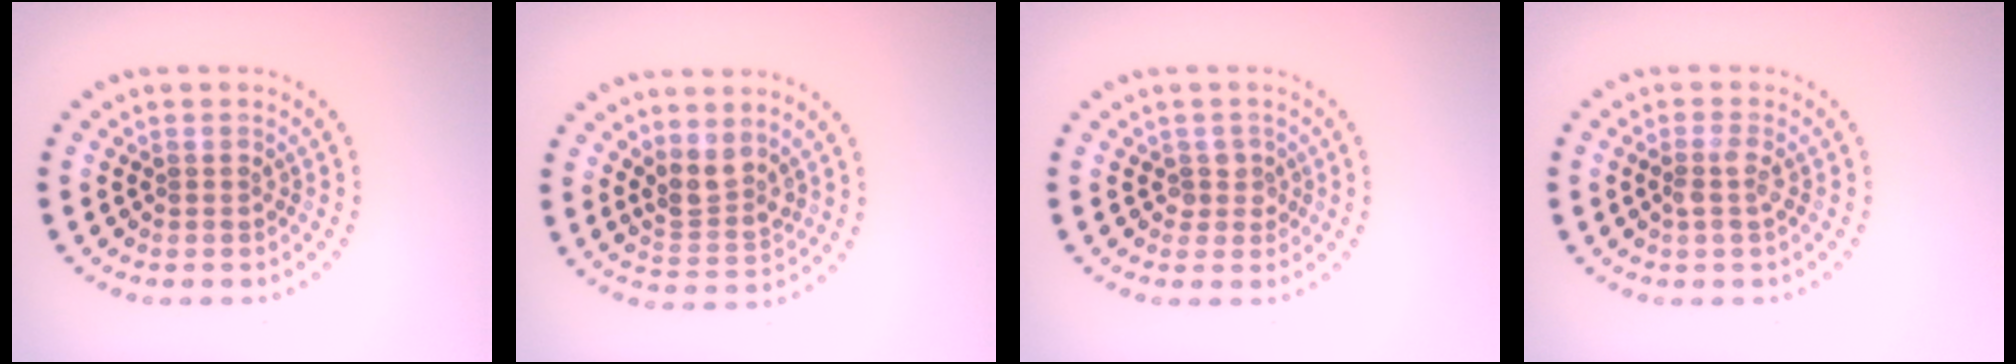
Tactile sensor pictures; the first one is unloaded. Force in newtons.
{"total": 2.7, "press": 2.1, "slide": 1.7}
{"total": 1.5, "press": 1.1, "slide": 1.0}
{"total": 1.3, "press": 1.2, "slide": 0.7}